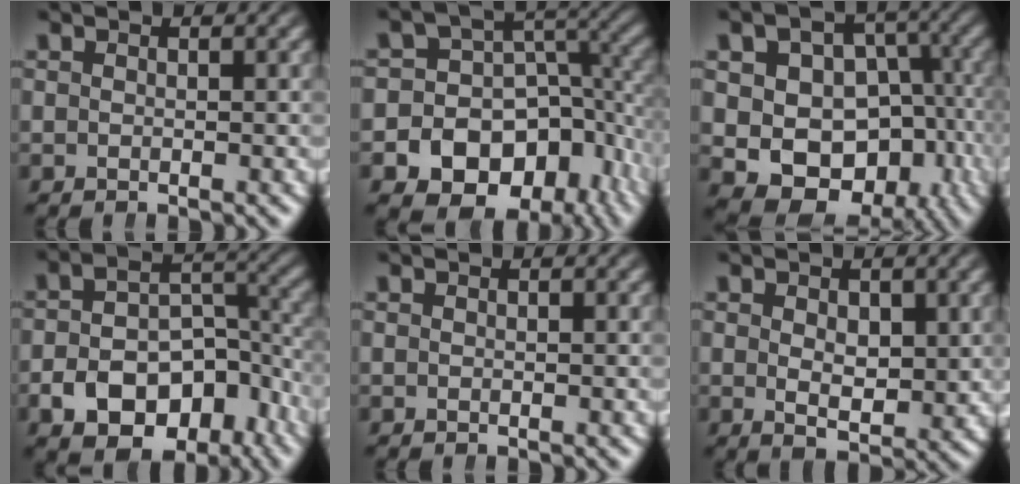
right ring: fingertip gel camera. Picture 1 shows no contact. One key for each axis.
{"total": 18.4, "fx": -6.0, "fy": 15.2, "fz": 8.5, "tx": -0.173, "ty": -0.085, "tz": -0.080}
{"total": 14.6, "fx": -3.2, "fy": 12.2, "fz": 7.3, "tx": -0.156, "ty": -0.072, "tz": -0.034}
{"total": 10.5, "fx": -4.7, "fy": 7.2, "fz": 6.0, "tx": -0.081, "ty": -0.026, "tz": -0.065}
{"total": 0.0}
{"total": 2.8, "fx": 0.2, "fy": 1.5, "fz": 2.3, "tx": -0.030, "ty": -0.022, "tz": 0.018}